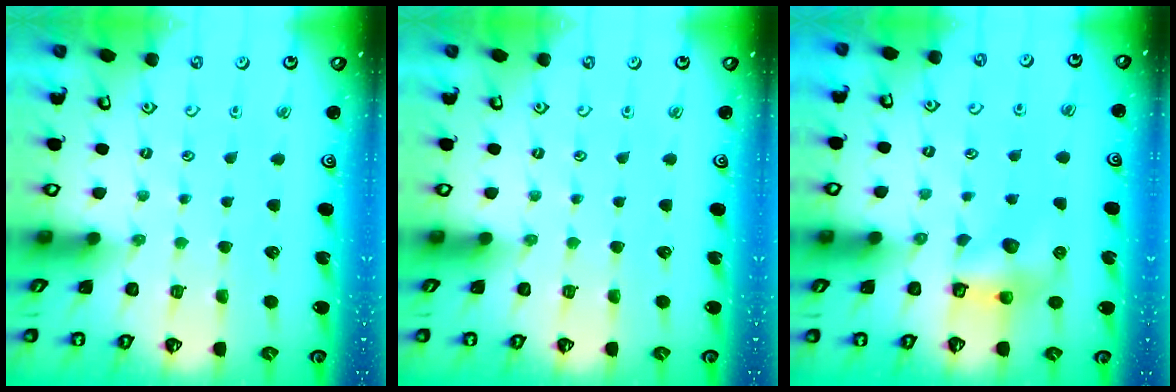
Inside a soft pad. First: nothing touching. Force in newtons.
{"total": 0.0}
{"total": 6.8, "press": 6.8, "slide": 0.1}